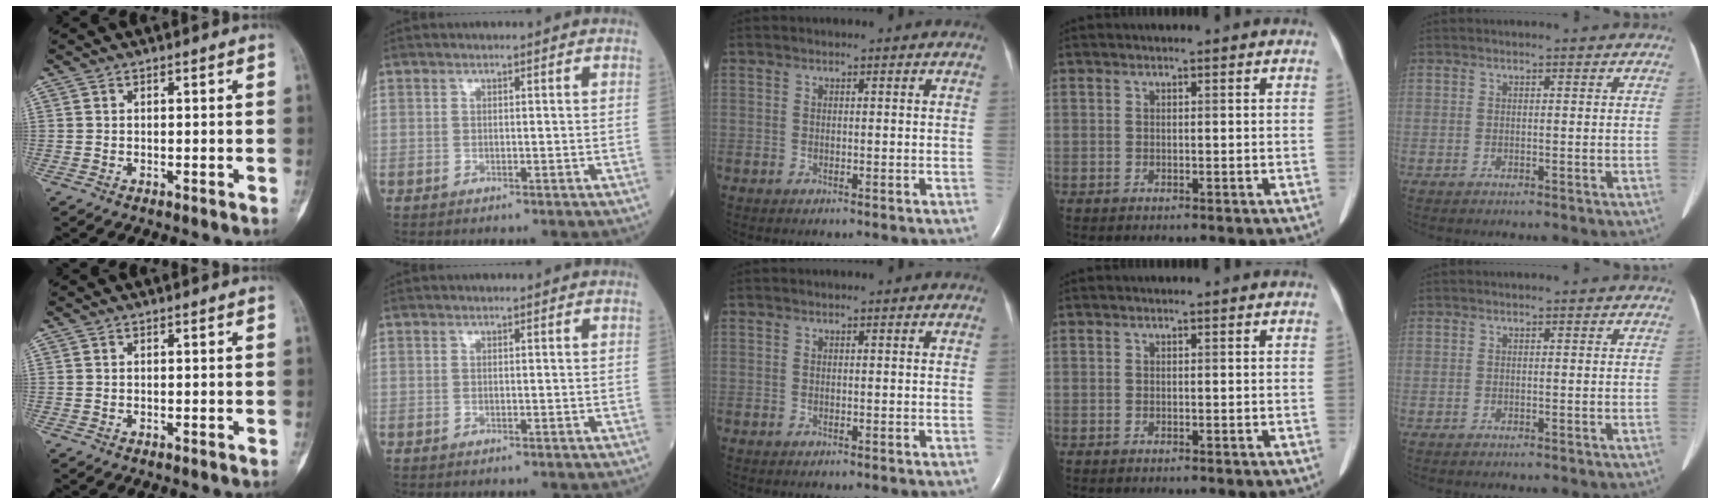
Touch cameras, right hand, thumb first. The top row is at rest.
{}